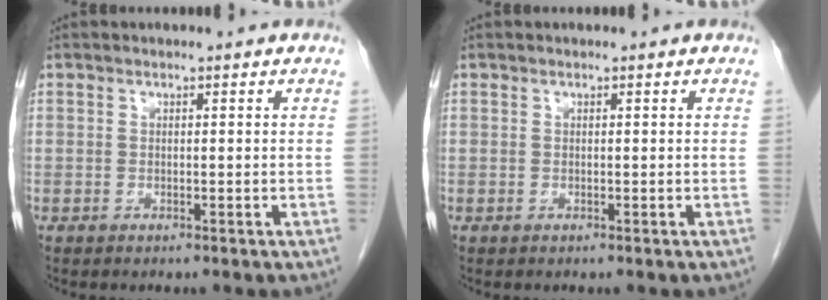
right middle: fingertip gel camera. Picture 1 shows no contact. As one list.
[{"total": 0.0}]